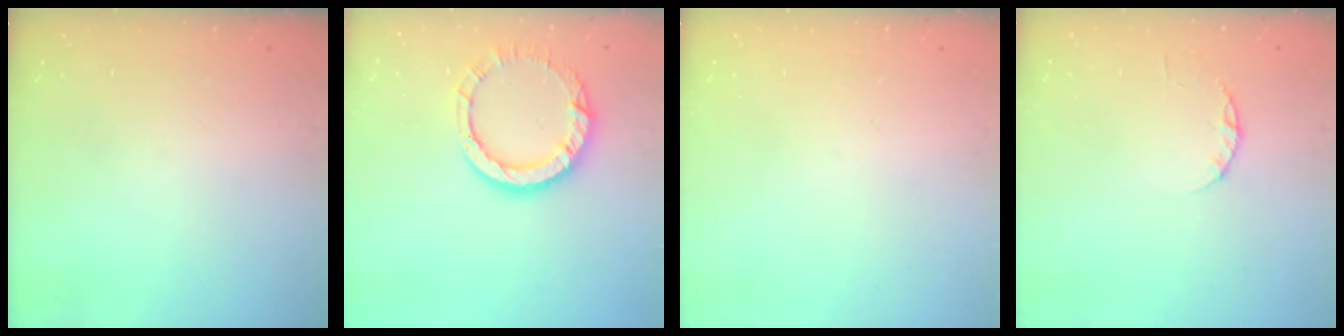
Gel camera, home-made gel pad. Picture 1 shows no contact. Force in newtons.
{"total": 10.2, "press": 10.2, "slide": 0.9}
{"total": 0.0}
{"total": 2.4, "press": 2.3, "slide": 0.4}